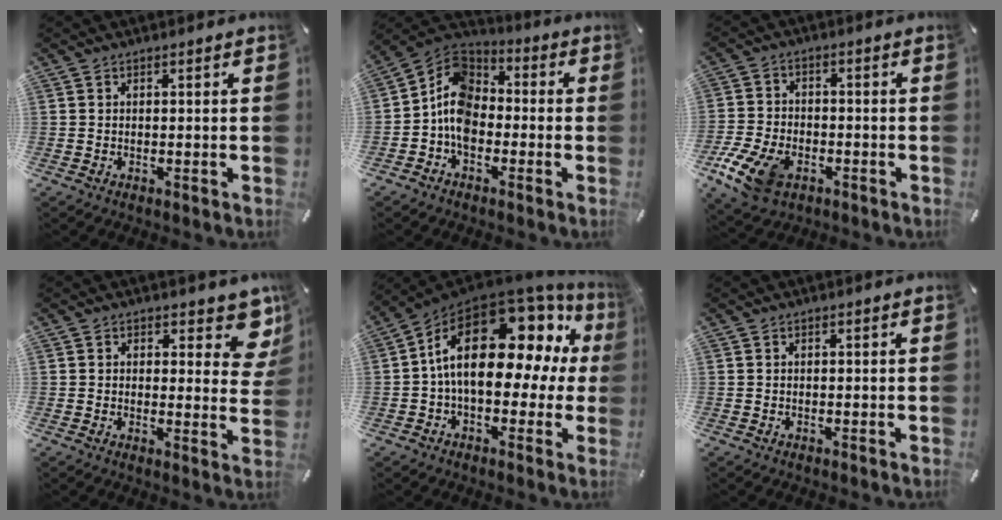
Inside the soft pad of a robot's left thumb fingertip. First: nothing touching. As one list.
[{"total": 9.8, "force": [-3.8, 7.1, 5.5], "torque": [-0.129, 0.016, -0.078]}, {"total": 10.6, "force": [-5.3, 6.7, 6.3], "torque": [-0.140, 0.021, -0.096]}, {"total": 8.4, "force": [4.6, 4.5, 5.4], "torque": [-0.039, -0.032, 0.074]}, {"total": 22.1, "force": [5.4, 11.8, 18.0], "torque": [-0.307, -0.032, 0.091]}, {"total": 0.0}]